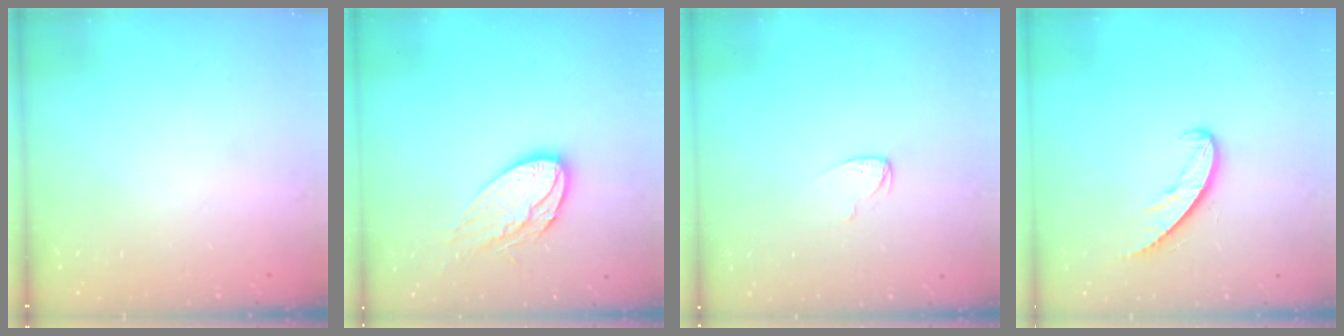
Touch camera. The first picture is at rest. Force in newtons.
{"total": 12.8, "press": 12.8, "slide": 0.9}
{"total": 3.5, "press": 3.5, "slide": 0.3}
{"total": 6.3, "press": 6.3, "slide": 0.4}